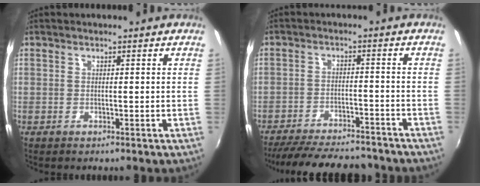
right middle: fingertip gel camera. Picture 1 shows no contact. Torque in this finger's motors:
{"motor_torque": [1.08, -1.06, 0.39, 0.08]}